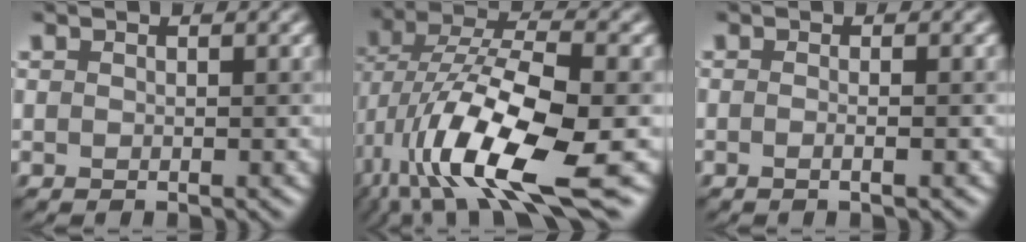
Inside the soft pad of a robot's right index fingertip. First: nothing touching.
{"total": 14.0, "force": [-4.5, 5.8, 11.9], "torque": [-0.222, -0.016, -0.085]}
{"total": 2.6, "force": [0.4, 1.4, 2.1], "torque": [0.008, -0.003, -0.021]}